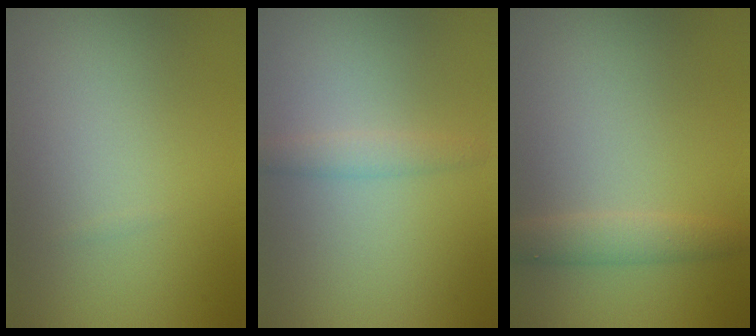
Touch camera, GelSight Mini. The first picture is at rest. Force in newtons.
{"total": 1.5, "press": 1.5, "slide": 0.1}
{"total": 2.1, "press": 2.1, "slide": 0.1}